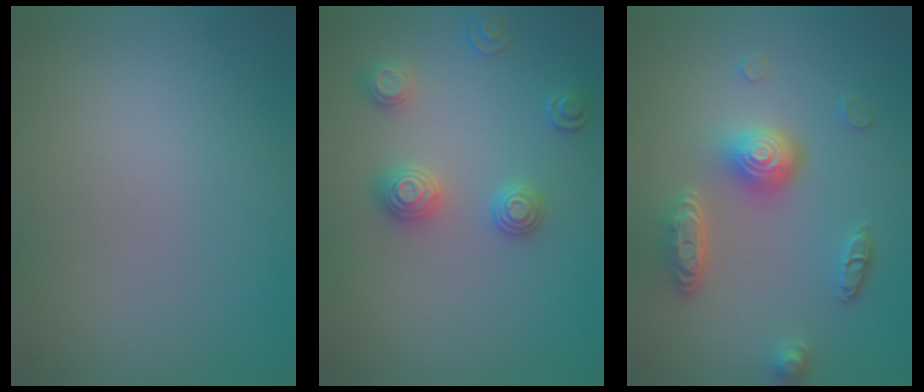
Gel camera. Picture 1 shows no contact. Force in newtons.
{"total": 3.0, "press": 2.9, "slide": 0.6}
{"total": 4.7, "press": 3.6, "slide": 3.1}